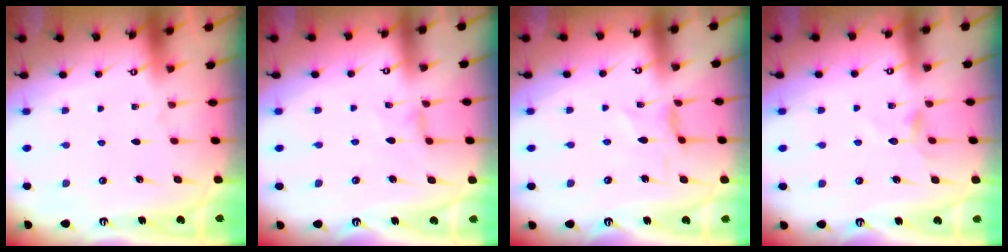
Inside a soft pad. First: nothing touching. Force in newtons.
{"total": 1.3, "press": 1.3, "slide": 0.4}
{"total": 1.4, "press": 1.3, "slide": 0.3}
{"total": 4.8, "press": 4.8, "slide": 0.6}